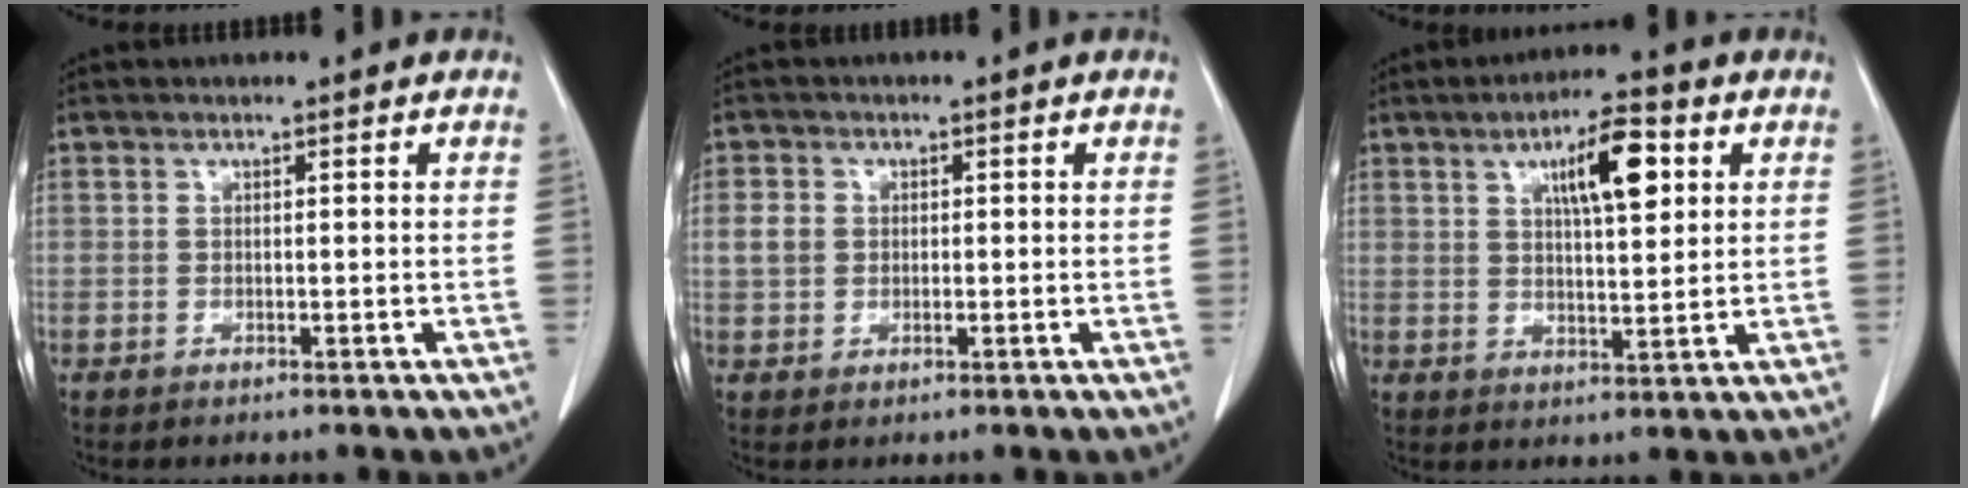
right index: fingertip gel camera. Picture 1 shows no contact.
{"total": 3.4, "force": [0.3, 2.9, 1.7], "torque": [-0.034, 0.012, 0.007]}
{"total": 8.9, "force": [3.5, 2.2, 7.9], "torque": [-0.132, 0.010, 0.057]}